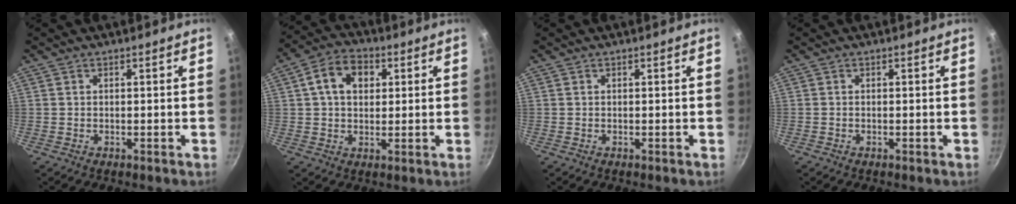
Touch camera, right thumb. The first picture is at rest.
{"total": 9.3, "force": [2.5, 6.7, 5.9], "torque": [-0.082, 0.012, 0.031]}
{"total": 0.0}
{"total": 0.0}